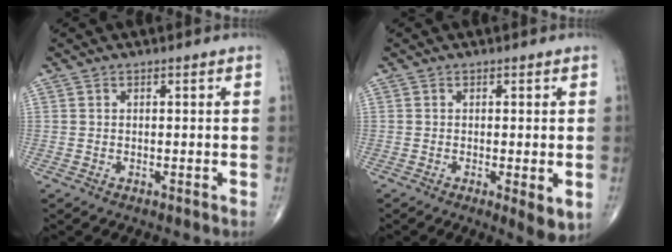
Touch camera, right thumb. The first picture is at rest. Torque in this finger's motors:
{"motor_torque": [-0.13, 0.33, -0.05, -0.15, 0.00]}